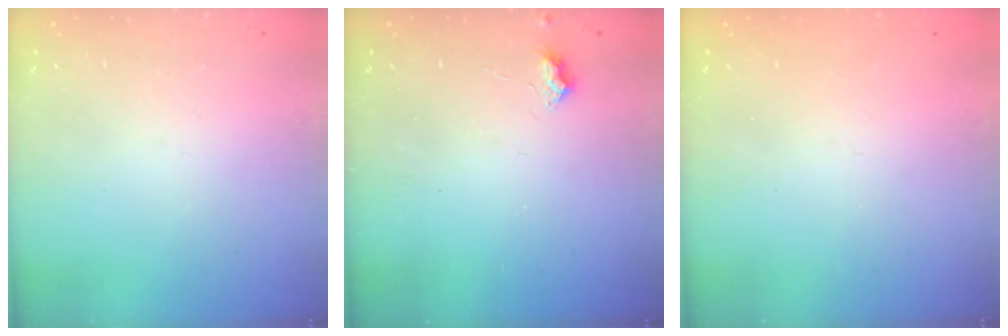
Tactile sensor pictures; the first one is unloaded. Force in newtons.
{"total": 3.2, "press": 3.1, "slide": 0.4}
{"total": 1.5, "press": 1.3, "slide": 0.9}